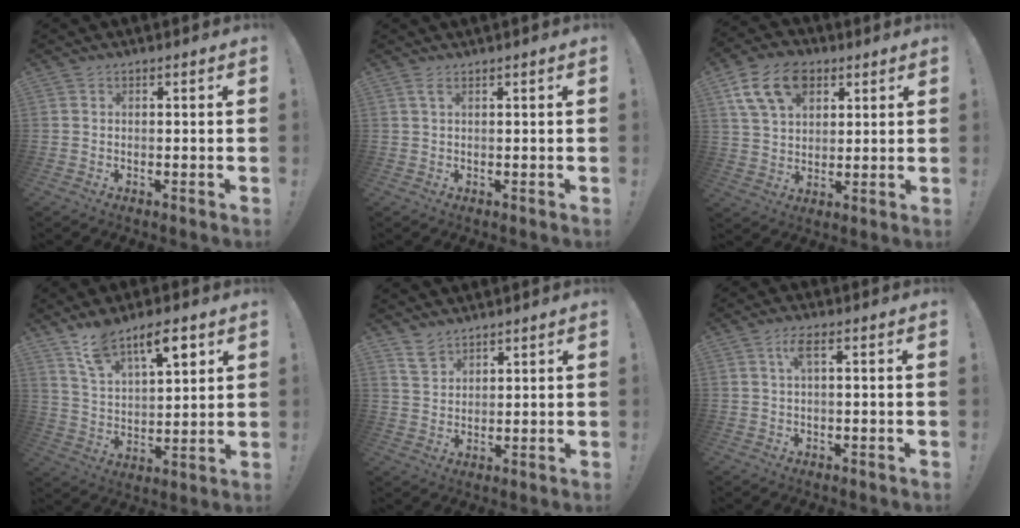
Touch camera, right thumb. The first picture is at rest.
{"total": 2.0, "force": [0.9, 0.1, 1.7], "torque": [-0.026, -0.003, 0.014]}
{"total": 14.1, "force": [6.6, 9.7, 7.8], "torque": [-0.134, -0.021, 0.126]}
{"total": 12.2, "force": [8.7, 4.6, 7.3], "torque": [-0.118, -0.048, 0.154]}
{"total": 5.1, "force": [4.5, 2.2, 1.1], "torque": [-0.011, -0.031, 0.085]}
{"total": 3.5, "force": [0.9, 0.6, 3.4], "torque": [-0.062, 0.002, 0.012]}